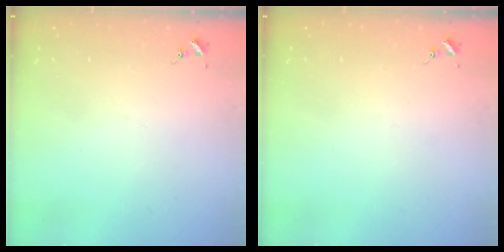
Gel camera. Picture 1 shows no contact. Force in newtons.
{"total": 0.0}